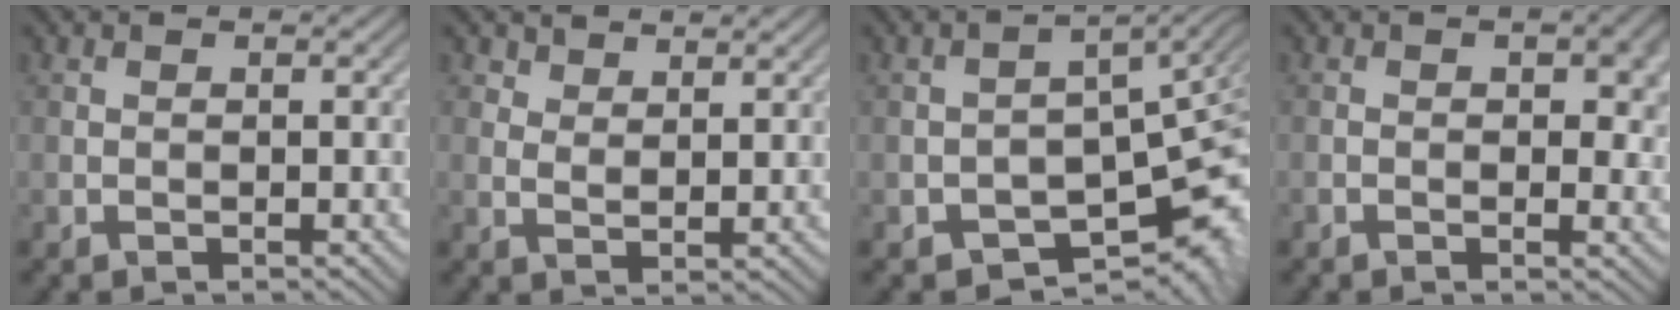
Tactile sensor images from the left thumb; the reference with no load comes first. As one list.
[{"total": 3.3, "force": [2.9, 1.2, 1.0], "torque": [-0.019, -0.008, 0.061]}, {"total": 9.6, "force": [-5.1, 4.8, 6.6], "torque": [-0.083, -0.025, -0.076]}, {"total": 4.3, "force": [0.3, 2.1, 3.7], "torque": [-0.050, -0.002, 0.006]}]